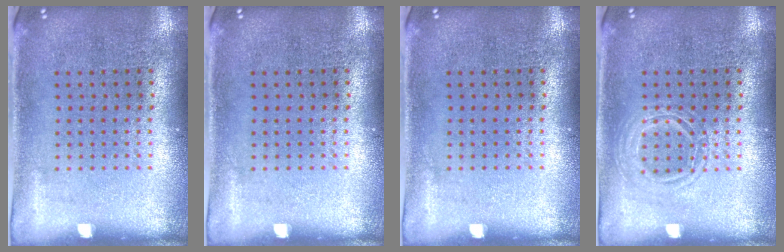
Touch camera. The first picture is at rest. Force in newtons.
{"total": 0.0}
{"total": 0.0}
{"total": 1.6, "press": 1.6, "slide": 0.2}